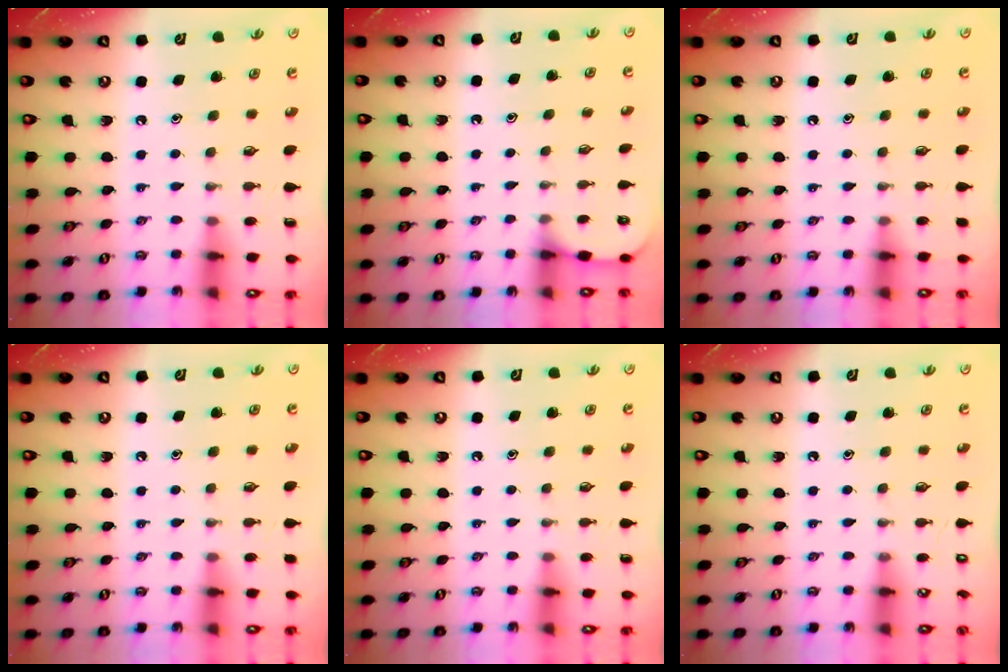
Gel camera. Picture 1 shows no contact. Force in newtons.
{"total": 2.5, "press": 2.5, "slide": 0.2}
{"total": 3.2, "press": 3.1, "slide": 0.5}
{"total": 2.3, "press": 2.3, "slide": 0.4}
{"total": 0.0}
{"total": 0.0}